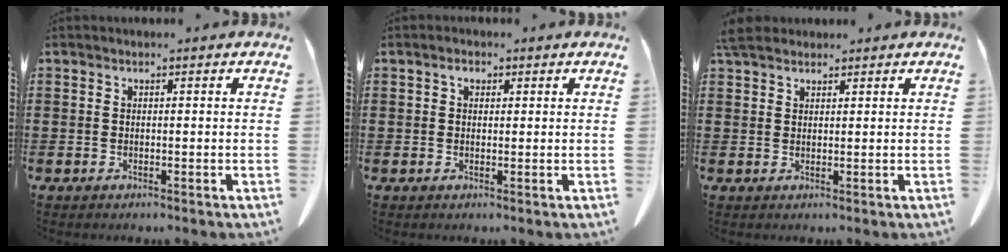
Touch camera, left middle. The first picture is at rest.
{"total": 1.6, "force": [0.7, 1.0, 1.0], "torque": [-0.016, 0.001, 0.012]}
{"total": 3.2, "force": [2.7, 1.0, 1.2], "torque": [-0.033, 0.001, 0.054]}